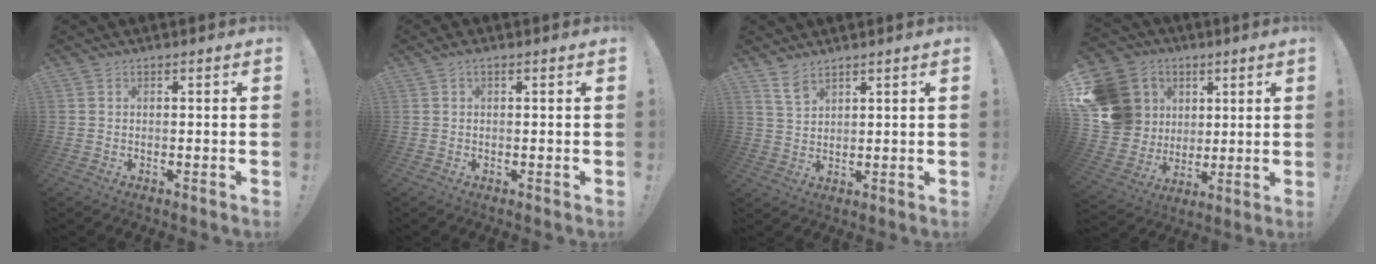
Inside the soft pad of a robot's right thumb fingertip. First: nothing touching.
{"total": 1.1, "force": [0.3, 0.0, 1.1], "torque": [-0.021, 0.002, 0.006]}
{"total": 5.0, "force": [3.9, 2.0, 2.4], "torque": [-0.042, -0.022, 0.074]}
{"total": 18.5, "force": [4.9, 16.3, 7.4], "torque": [-0.130, -0.014, 0.131]}